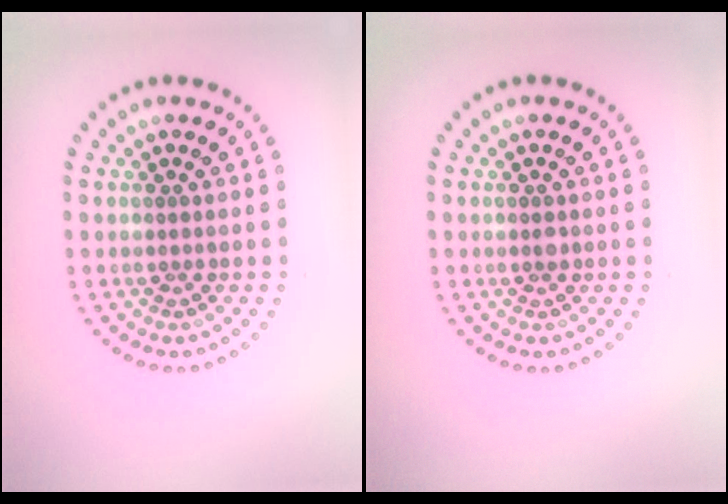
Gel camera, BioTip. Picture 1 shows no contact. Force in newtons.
{"total": 0.6, "press": 0.6, "slide": 0.1}